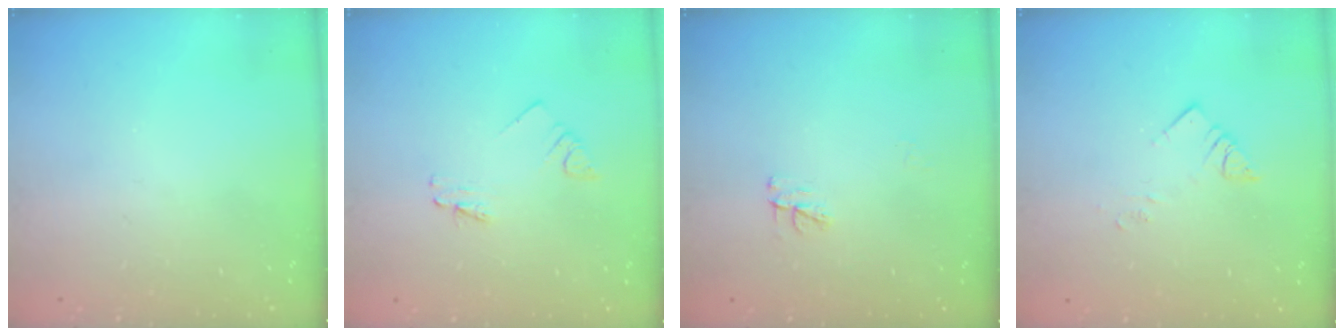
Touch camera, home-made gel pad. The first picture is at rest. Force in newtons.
{"total": 1.6, "press": 1.6, "slide": 0.2}
{"total": 3.9, "press": 3.9, "slide": 0.2}
{"total": 3.4, "press": 3.4, "slide": 0.1}